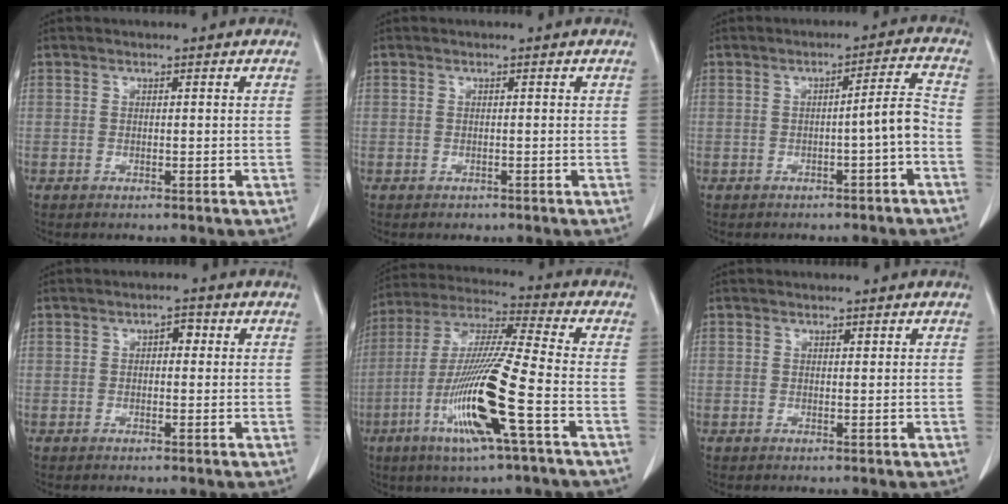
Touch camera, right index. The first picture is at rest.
{"total": 0.6, "force": [-0.4, 0.5, 0.1], "torque": [-0.003, 0.002, -0.004]}
{"total": 4.4, "force": [-1.7, -0.3, 4.0], "torque": [-0.052, 0.010, -0.024]}
{"total": 1.8, "force": [0.3, 1.0, 1.4], "torque": [-0.018, 0.010, 0.002]}
{"total": 16.1, "force": [-5.8, -0.2, 15.0], "torque": [-0.310, -0.018, -0.114]}
{"total": 0.0}